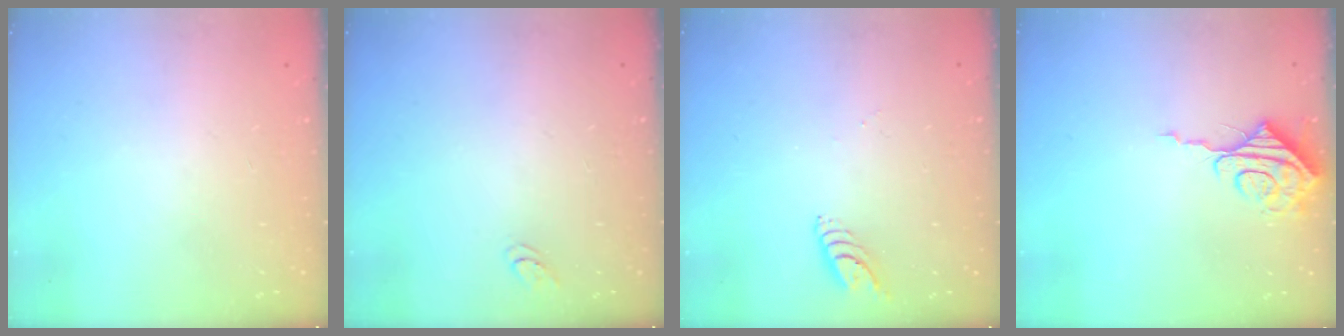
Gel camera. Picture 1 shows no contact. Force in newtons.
{"total": 4.2, "press": 4.2, "slide": 0.4}
{"total": 5.8, "press": 5.8, "slide": 0.5}
{"total": 8.5, "press": 8.5, "slide": 0.9}